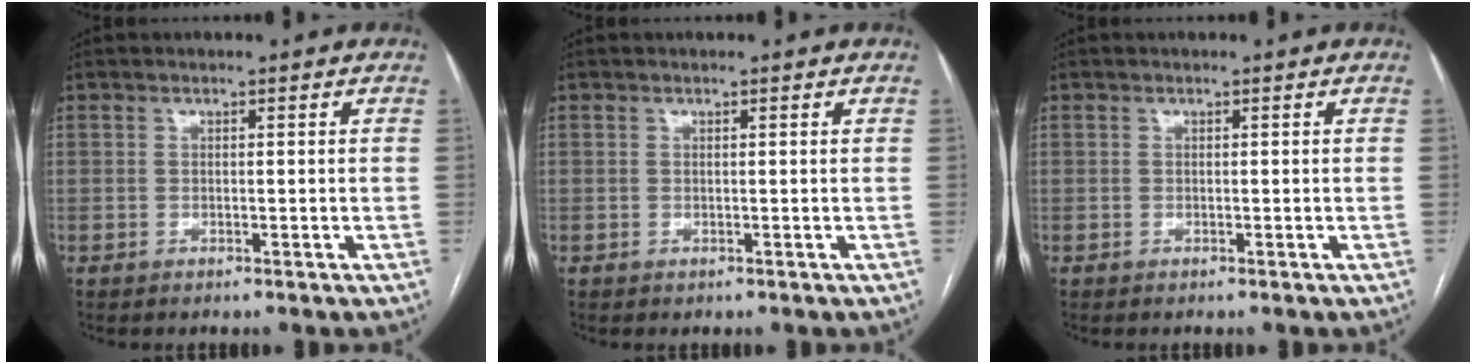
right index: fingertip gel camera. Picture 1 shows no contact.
{"total": 0.0}
{"total": 0.0}